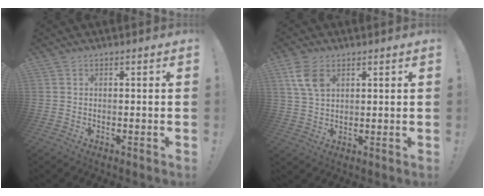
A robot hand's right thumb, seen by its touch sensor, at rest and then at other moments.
{"total": 7.9, "force": [3.4, 5.1, 5.0], "torque": [-0.091, -0.006, 0.069]}